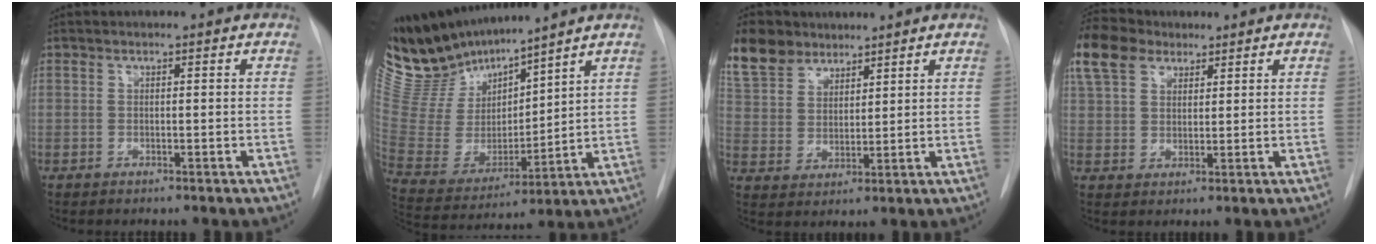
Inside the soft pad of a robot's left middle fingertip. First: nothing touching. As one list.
[{"total": 15.0, "force": [14.1, 2.8, 4.1], "torque": [-0.102, -0.005, 0.293]}, {"total": 10.3, "force": [8.0, 5.8, 3.0], "torque": [-0.072, 0.023, 0.164]}, {"total": 10.4, "force": [7.0, 6.2, 4.6], "torque": [-0.112, 0.035, 0.135]}]